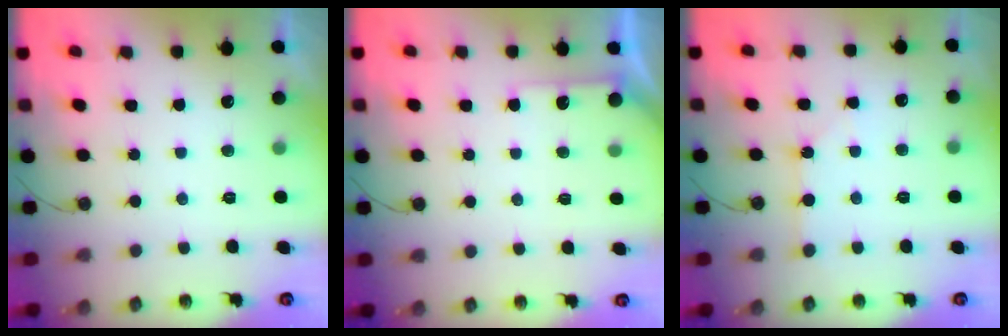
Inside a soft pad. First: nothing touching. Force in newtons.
{"total": 3.9, "press": 3.9, "slide": 0.4}
{"total": 0.9, "press": 0.8, "slide": 0.2}